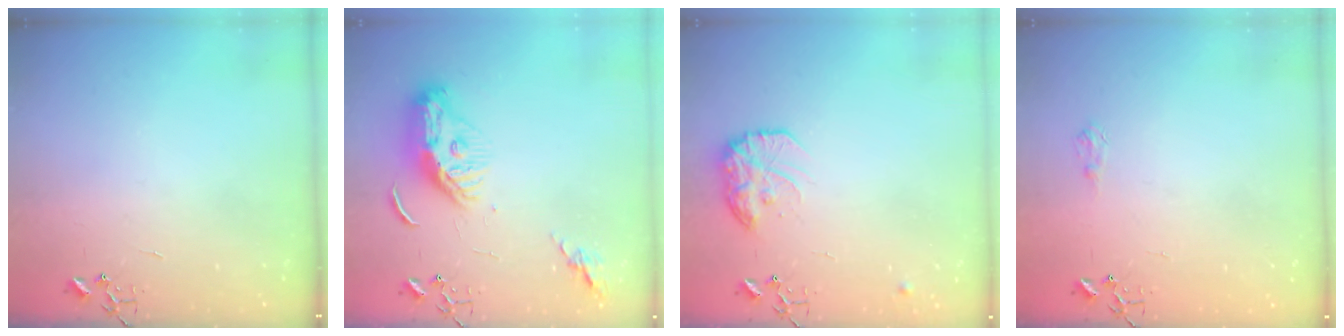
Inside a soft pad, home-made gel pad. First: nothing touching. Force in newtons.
{"total": 11.7, "press": 11.6, "slide": 1.0}
{"total": 14.7, "press": 14.7, "slide": 1.0}
{"total": 5.7, "press": 5.7, "slide": 0.6}